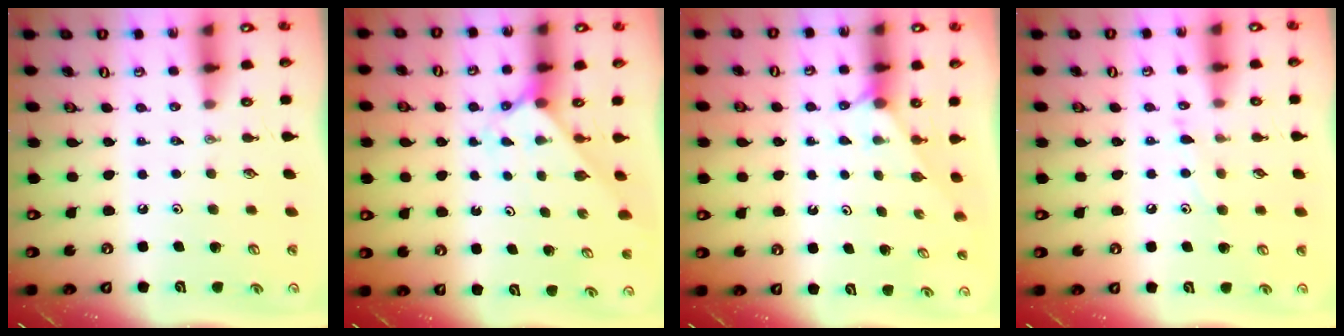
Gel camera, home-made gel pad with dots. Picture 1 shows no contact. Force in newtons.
{"total": 2.3, "press": 2.3, "slide": 0.2}
{"total": 1.5, "press": 1.4, "slide": 0.2}
{"total": 7.1, "press": 7.0, "slide": 0.4}